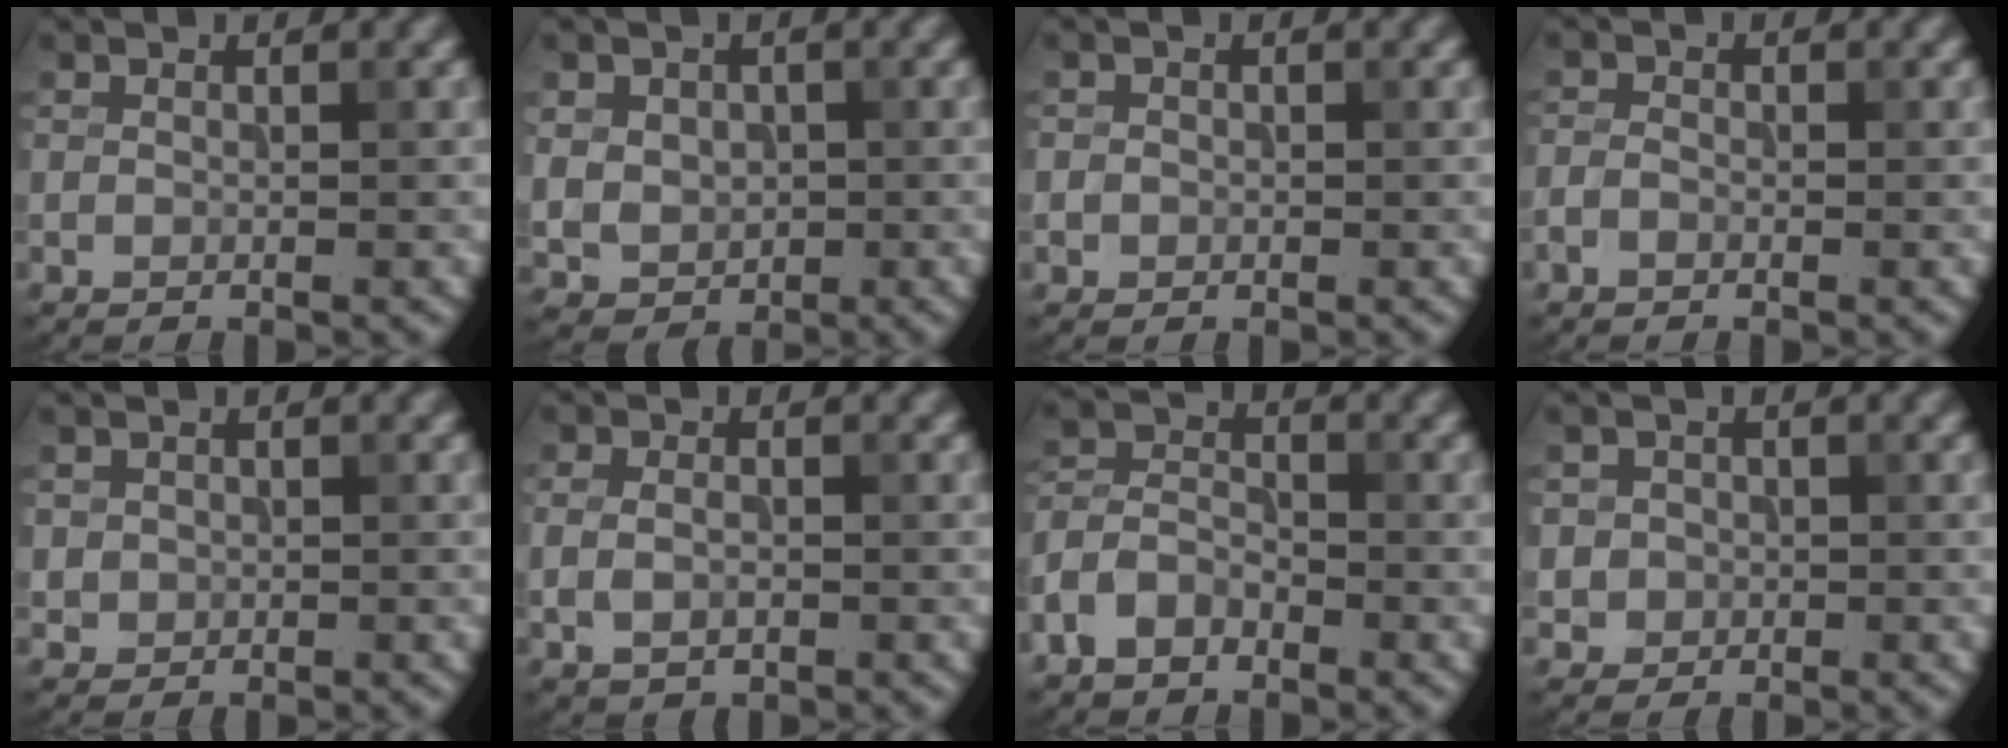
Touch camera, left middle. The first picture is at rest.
{"total": 3.6, "force": [0.4, 3.2, 1.7], "torque": [-0.042, -0.004, 0.012]}
{"total": 0.8, "force": [-0.1, 0.8, 0.1], "torque": [0.008, -0.005, -0.003]}
{"total": 1.1, "force": [-0.7, 0.7, 0.5], "torque": [-0.009, 0.001, -0.017]}
{"total": 1.2, "force": [0.0, 1.2, 0.1], "torque": [0.008, -0.006, 0.003]}
{"total": 2.3, "force": [-0.1, 1.7, 1.5], "torque": [-0.033, -0.003, 0.002]}
{"total": 3.9, "force": [-2.4, 2.5, 1.8], "torque": [-0.039, 0.004, -0.057]}
{"total": 2.1, "force": [-0.1, 2.0, 0.4], "torque": [0.010, -0.001, -0.001]}